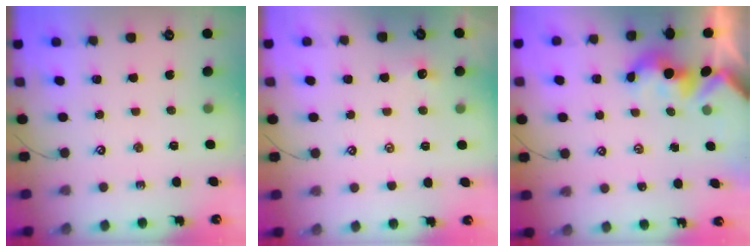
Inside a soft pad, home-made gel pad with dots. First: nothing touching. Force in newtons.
{"total": 1.0, "press": 0.9, "slide": 0.5}
{"total": 2.5, "press": 2.5, "slide": 0.2}